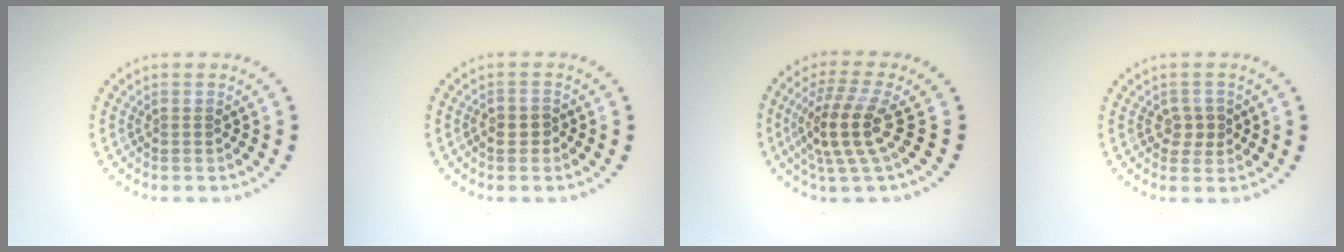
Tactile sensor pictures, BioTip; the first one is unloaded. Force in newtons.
{"total": 1.1, "press": 1.0, "slide": 0.4}
{"total": 4.6, "press": 3.8, "slide": 2.5}
{"total": 1.8, "press": 1.7, "slide": 0.5}